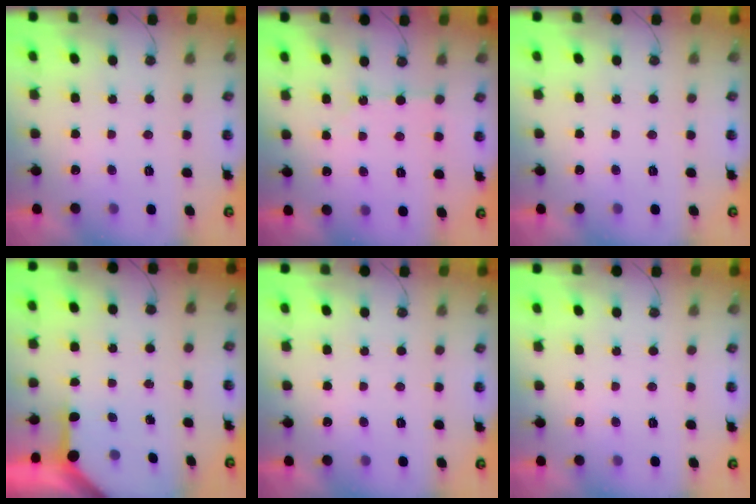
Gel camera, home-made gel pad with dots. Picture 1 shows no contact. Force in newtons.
{"total": 1.8, "press": 1.8, "slide": 0.4}
{"total": 0.0}
{"total": 3.8, "press": 3.7, "slide": 0.3}
{"total": 0.0}
{"total": 0.0}